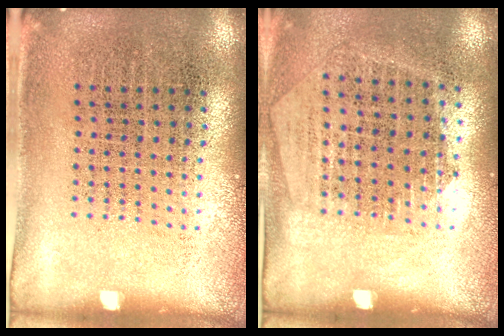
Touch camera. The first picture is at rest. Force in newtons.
{"total": 1.3, "press": 1.2, "slide": 0.6}